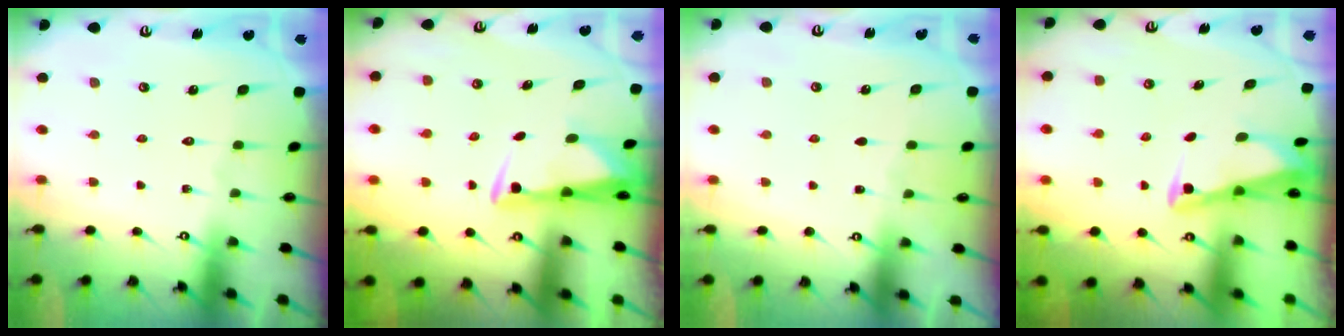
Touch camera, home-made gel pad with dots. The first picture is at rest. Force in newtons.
{"total": 2.9, "press": 2.8, "slide": 0.9}
{"total": 2.4, "press": 2.4, "slide": 0.4}
{"total": 2.7, "press": 2.7, "slide": 0.3}